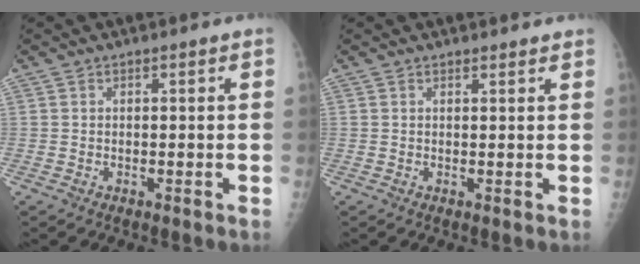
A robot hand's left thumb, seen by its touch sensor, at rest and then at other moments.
{"total": 1.3, "force": [1.3, 0.4, 0.2], "torque": [0.001, -0.005, 0.017]}